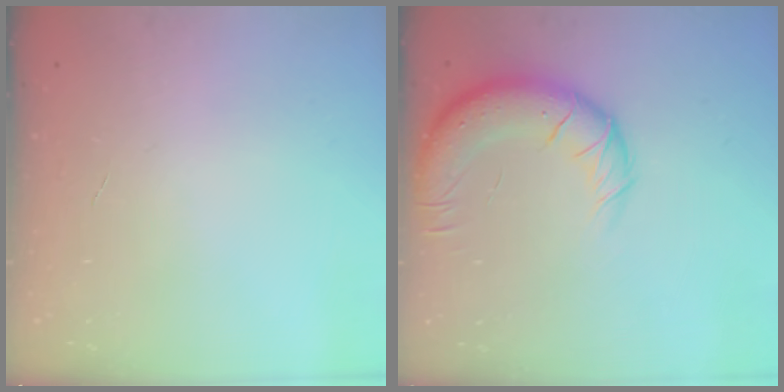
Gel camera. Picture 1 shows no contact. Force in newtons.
{"total": 14.0, "press": 13.6, "slide": 3.3}